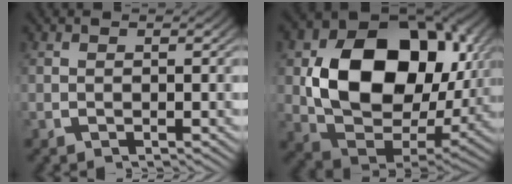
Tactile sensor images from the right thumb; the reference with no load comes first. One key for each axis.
{"total": 18.7, "fx": 1.7, "fy": 12.0, "fz": 14.3, "tx": -0.280, "ty": -0.042, "tz": 0.040}